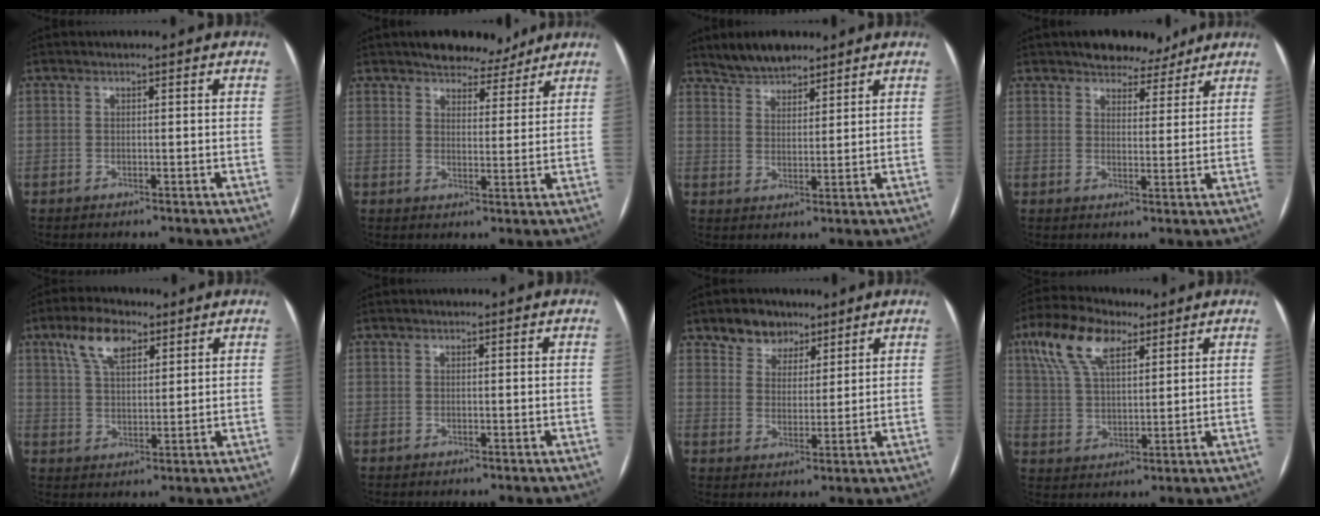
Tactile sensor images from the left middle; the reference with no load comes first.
{"total": 7.4, "force": [6.4, 3.0, 2.4], "torque": [-0.023, 0.007, 0.088]}
{"total": 5.8, "force": [5.1, 2.0, 1.7], "torque": [-0.036, 0.010, 0.098]}
{"total": 6.7, "force": [5.6, 3.1, 2.1], "torque": [-0.021, 0.008, 0.079]}
{"total": 8.0, "force": [4.6, 3.5, 5.5], "torque": [-0.110, 0.018, 0.088]}
{"total": 0.0}
{"total": 6.3, "force": [4.5, 4.1, 1.4], "torque": [-0.024, 0.010, 0.081]}
{"total": 11.1, "force": [6.1, 4.7, 8.0], "torque": [-0.175, 0.028, 0.118]}